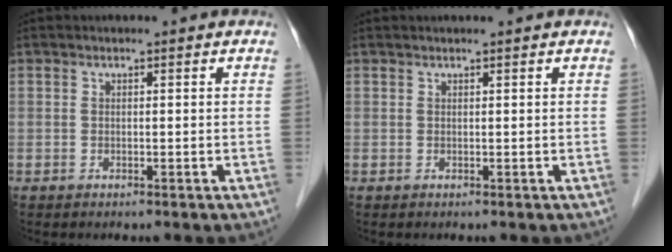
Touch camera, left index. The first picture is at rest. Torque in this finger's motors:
{"motor_torque": [0.30, 0.07, -0.07, -0.01]}